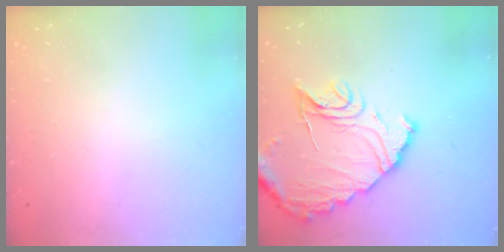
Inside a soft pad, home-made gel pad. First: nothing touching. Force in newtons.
{"total": 14.9, "press": 14.8, "slide": 1.2}